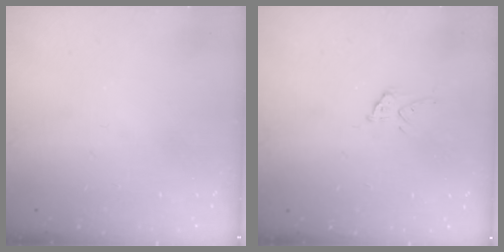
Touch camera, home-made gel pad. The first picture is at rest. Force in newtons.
{"total": 5.4, "press": 5.4, "slide": 0.3}